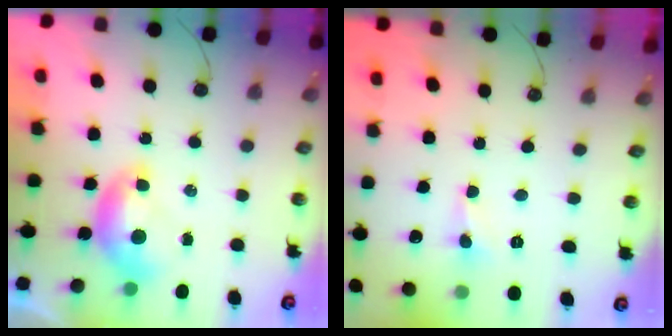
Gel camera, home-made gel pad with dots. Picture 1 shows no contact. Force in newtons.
{"total": 0.9, "press": 0.9, "slide": 0.2}